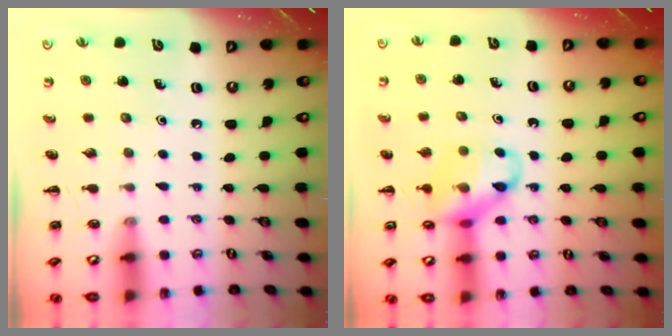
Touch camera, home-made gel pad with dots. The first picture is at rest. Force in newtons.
{"total": 12.4, "press": 12.3, "slide": 1.6}